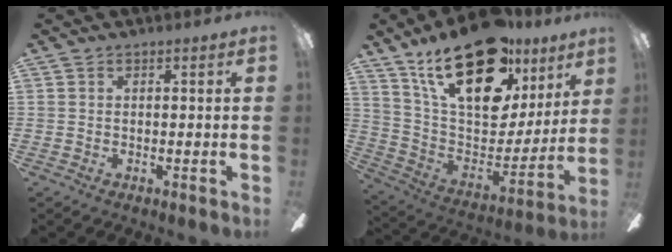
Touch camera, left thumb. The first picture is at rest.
{"total": 26.6, "force": [16.7, 12.5, 16.6], "torque": [-0.275, -0.100, 0.295]}